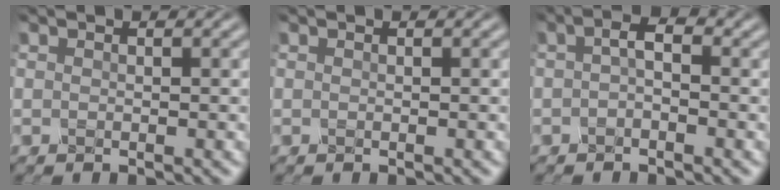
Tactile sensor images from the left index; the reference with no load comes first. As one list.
[{"total": 0.0}, {"total": 1.9, "force": [-0.3, 0.9, 1.6], "torque": [-0.029, 0.009, -0.015]}]